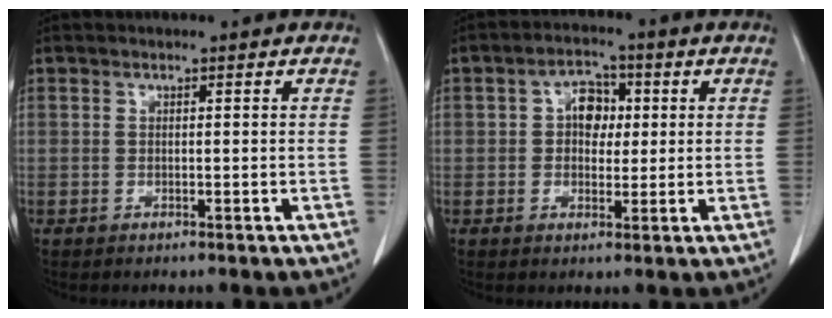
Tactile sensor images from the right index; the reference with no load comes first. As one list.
[{"total": 4.9, "force": [0.8, 3.4, 3.4], "torque": [-0.056, 0.015, 0.013]}]